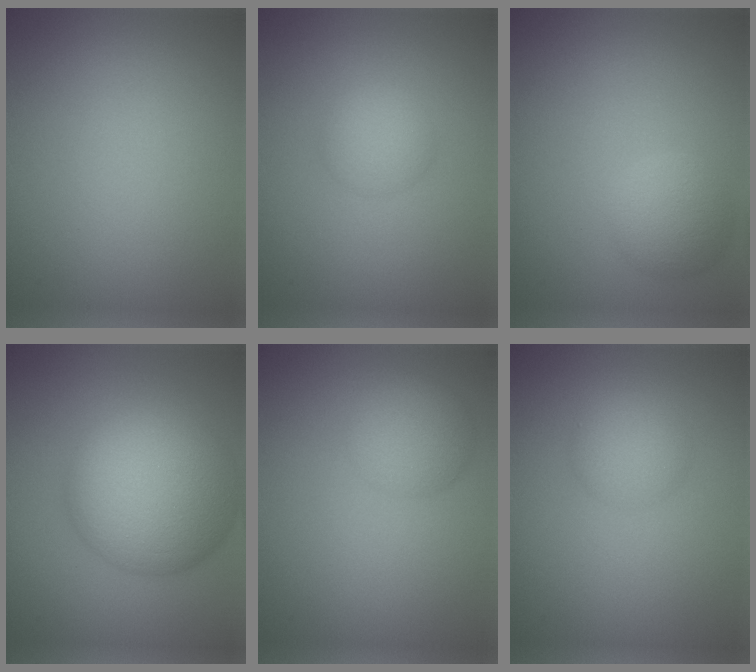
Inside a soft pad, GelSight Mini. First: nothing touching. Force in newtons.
{"total": 2.4, "press": 2.4, "slide": 0.1}
{"total": 3.2, "press": 3.2, "slide": 0.1}
{"total": 11.0, "press": 11.0, "slide": 0.7}
{"total": 3.4, "press": 3.4, "slide": 0.2}
{"total": 2.9, "press": 2.9, "slide": 0.1}